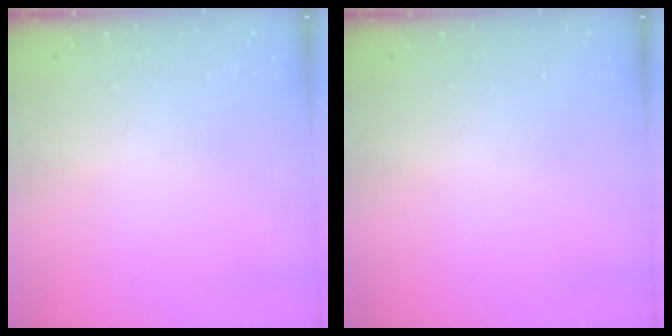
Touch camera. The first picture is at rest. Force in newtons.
{"total": 0.0}